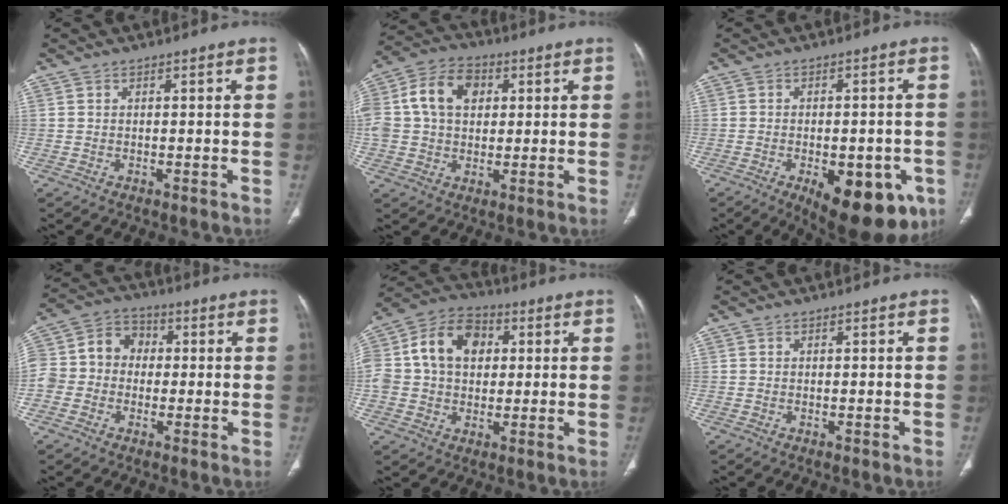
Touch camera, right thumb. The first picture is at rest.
{"total": 14.1, "force": [2.9, 10.4, 9.1], "torque": [-0.171, 0.019, 0.047]}
{"total": 16.9, "force": [-7.4, 7.9, 13.1], "torque": [-0.125, 0.009, -0.083]}
{"total": 10.6, "force": [-0.5, 9.3, 5.0], "torque": [-0.079, 0.042, -0.021]}
{"total": 16.0, "force": [2.8, 12.0, 10.2], "torque": [-0.179, 0.026, 0.041]}
{"total": 0.0}